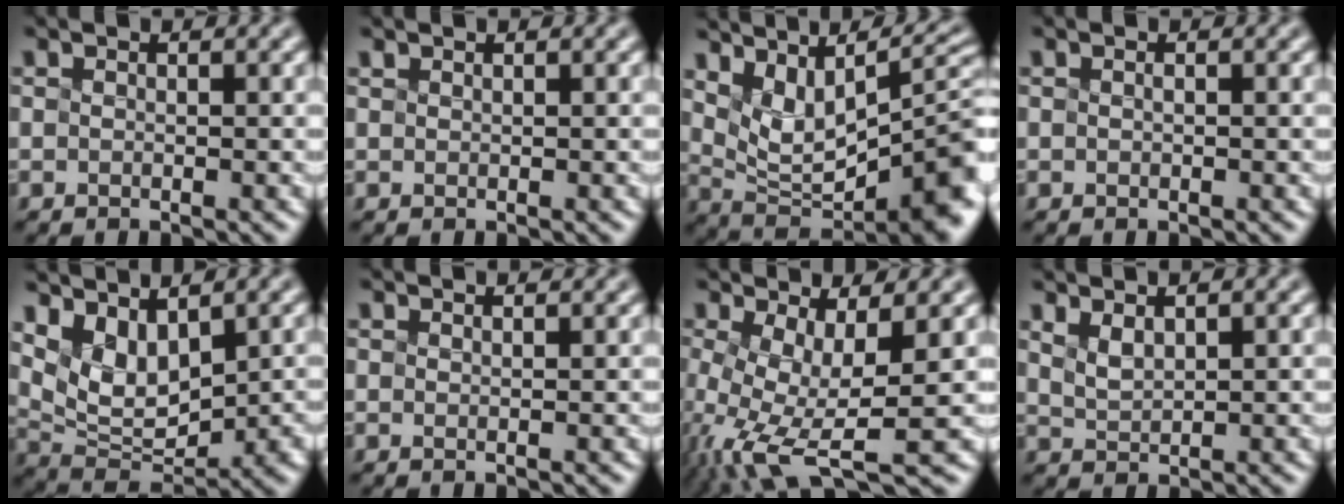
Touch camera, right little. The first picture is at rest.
{"total": 0.7, "force": [0.6, 0.2, 0.1], "torque": [-0.005, 0.007, 0.016]}
{"total": 9.4, "force": [2.8, 3.8, 8.1], "torque": [-0.142, 0.004, 0.084]}
{"total": 0.0}
{"total": 5.2, "force": [2.8, 2.1, 3.8], "torque": [-0.086, -0.005, 0.083]}
{"total": 3.2, "force": [2.3, 1.6, 1.6], "torque": [-0.007, 0.042, 0.016]}
{"total": 7.5, "force": [-2.2, 1.8, 6.9], "torque": [-0.148, -0.003, -0.016]}
{"total": 1.2, "force": [1.1, 0.0, 0.4], "torque": [-0.020, 0.008, 0.050]}